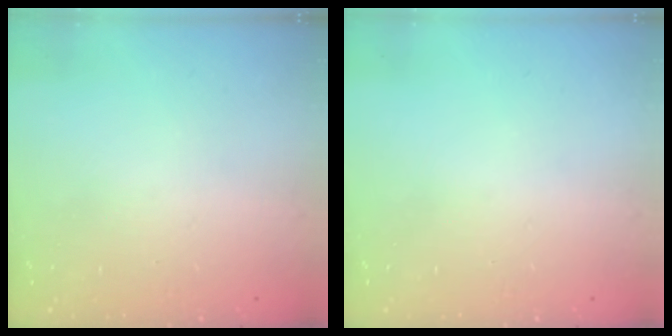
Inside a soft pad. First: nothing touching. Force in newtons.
{"total": 0.0}